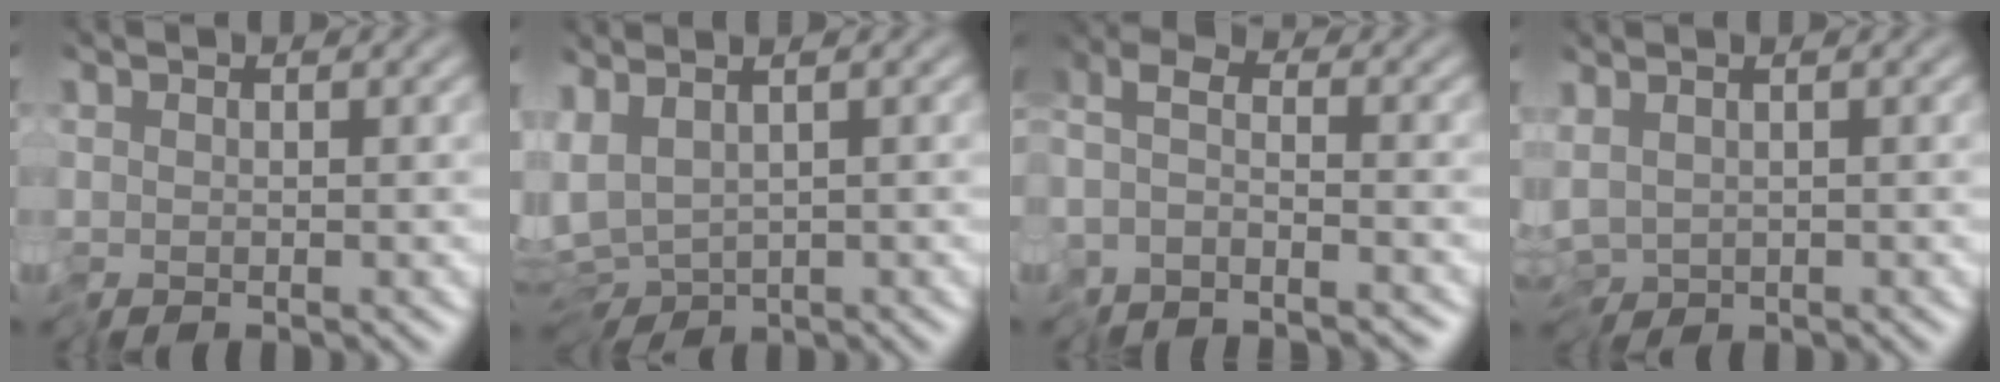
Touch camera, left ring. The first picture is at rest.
{"total": 5.4, "force": [-0.9, 2.6, 4.6], "torque": [-0.082, -0.014, 0.008]}
{"total": 4.0, "force": [-3.3, 1.3, 1.9], "torque": [-0.017, -0.001, -0.069]}
{"total": 3.6, "force": [-0.7, 2.0, 2.9], "torque": [-0.059, -0.005, -0.005]}